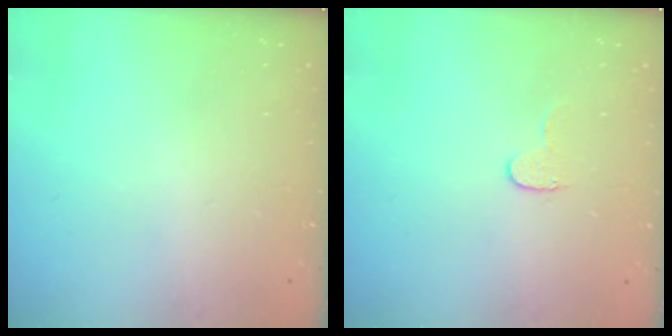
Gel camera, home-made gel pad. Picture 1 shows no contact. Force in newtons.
{"total": 5.2, "press": 5.1, "slide": 0.5}